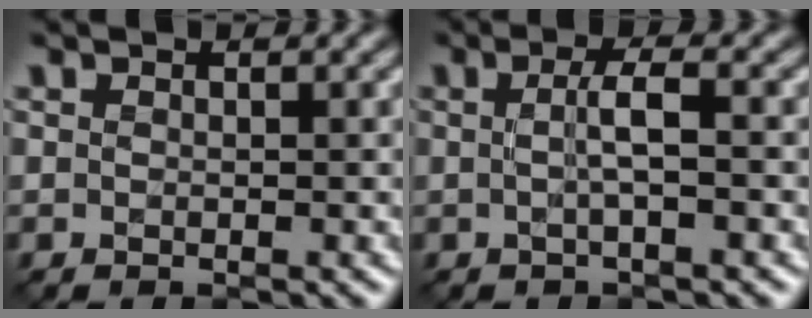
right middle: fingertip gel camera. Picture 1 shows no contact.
{"total": 2.4, "force": [0.0, 0.3, 2.4], "torque": [-0.048, 0.002, -0.003]}